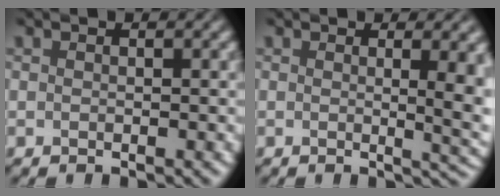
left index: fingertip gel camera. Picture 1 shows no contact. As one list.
[{"total": 6.1, "force": [0.6, 2.2, 5.7], "torque": [-0.042, -0.003, 0.010]}]